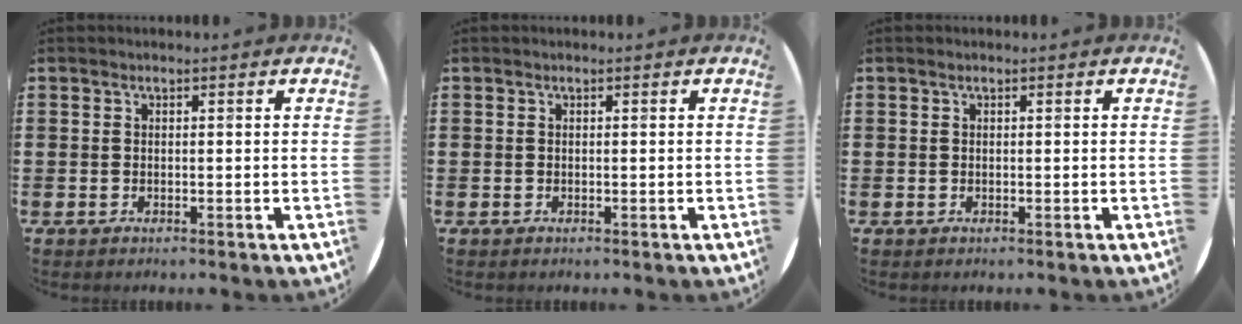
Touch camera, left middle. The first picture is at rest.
{"total": 0.0}
{"total": 0.0}